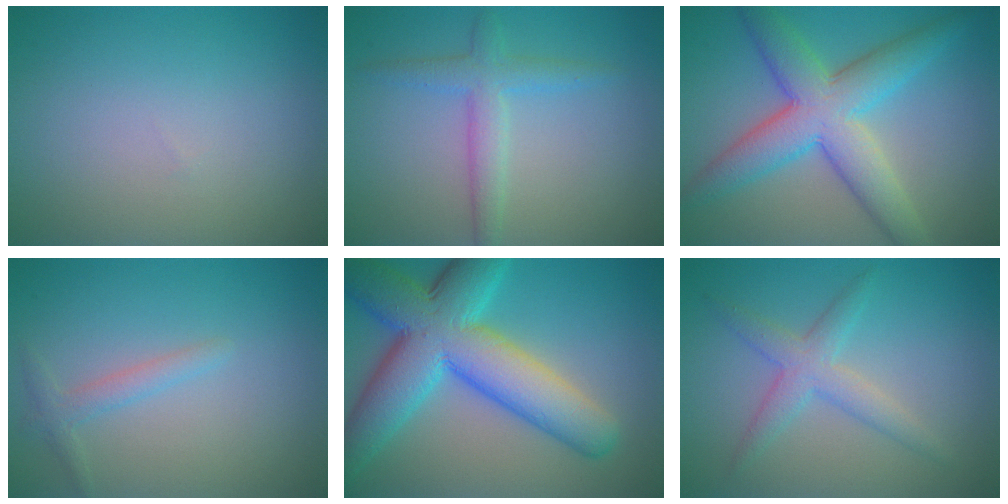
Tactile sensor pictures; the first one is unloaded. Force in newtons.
{"total": 2.8, "press": 2.8, "slide": 0.1}
{"total": 7.7, "press": 7.7, "slide": 0.3}
{"total": 1.5, "press": 1.5, "slide": 0.1}
{"total": 11.7, "press": 11.7, "slide": 0.3}
{"total": 3.0, "press": 3.0, "slide": 0.1}